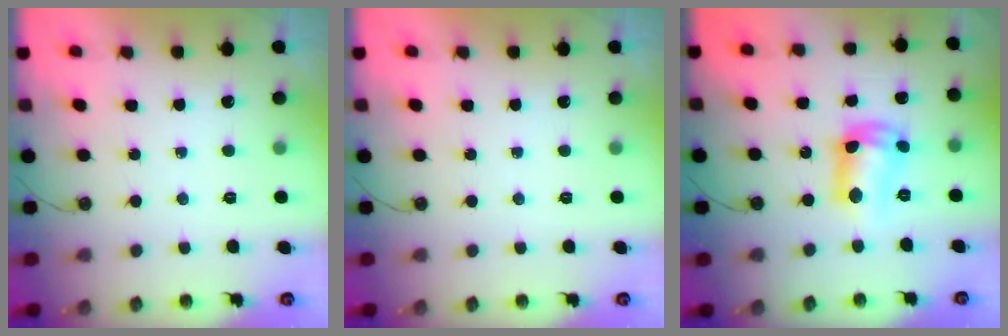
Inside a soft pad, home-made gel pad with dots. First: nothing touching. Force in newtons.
{"total": 0.0}
{"total": 12.3, "press": 12.3, "slide": 1.0}